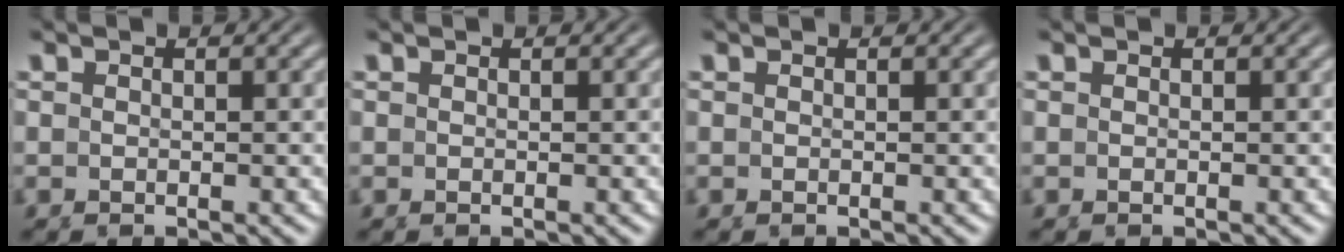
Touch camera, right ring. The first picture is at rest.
{"total": 0.0}
{"total": 0.0}
{"total": 0.0}